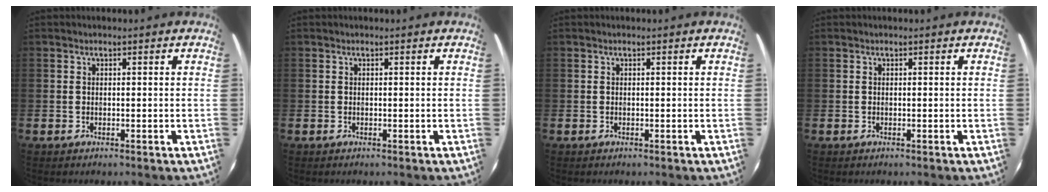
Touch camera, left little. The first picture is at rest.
{"total": 0.0}
{"total": 0.0}
{"total": 0.0}